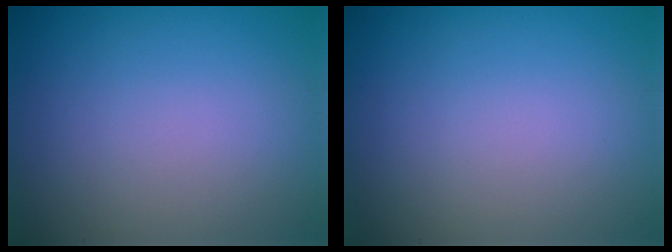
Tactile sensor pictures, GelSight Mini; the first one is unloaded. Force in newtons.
{"total": 0.0}